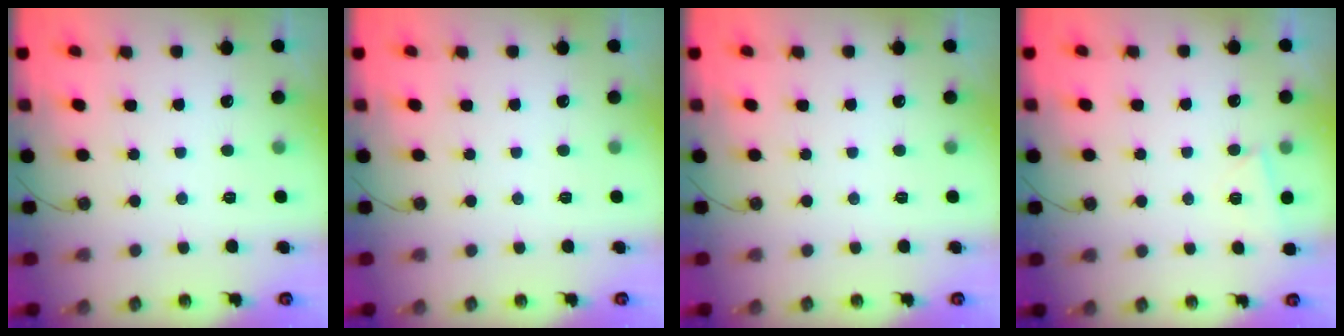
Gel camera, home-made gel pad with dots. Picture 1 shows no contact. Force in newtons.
{"total": 0.0}
{"total": 0.0}
{"total": 2.6, "press": 2.6, "slide": 0.7}